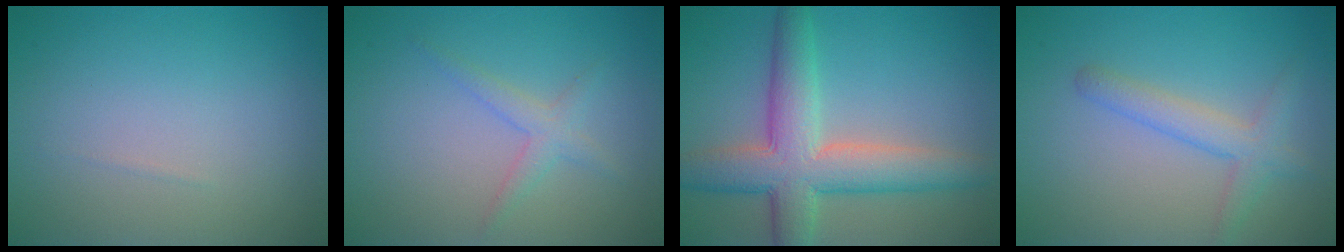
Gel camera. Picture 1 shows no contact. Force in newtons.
{"total": 1.8, "press": 1.8, "slide": 0.0}
{"total": 7.5, "press": 7.5, "slide": 0.2}
{"total": 2.9, "press": 2.8, "slide": 0.2}